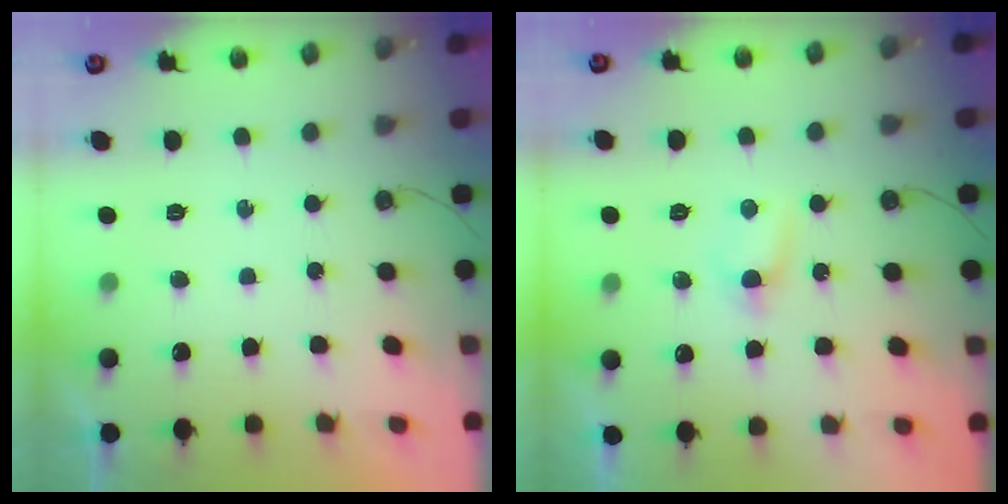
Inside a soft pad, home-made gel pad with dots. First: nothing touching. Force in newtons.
{"total": 4.0, "press": 3.9, "slide": 0.6}